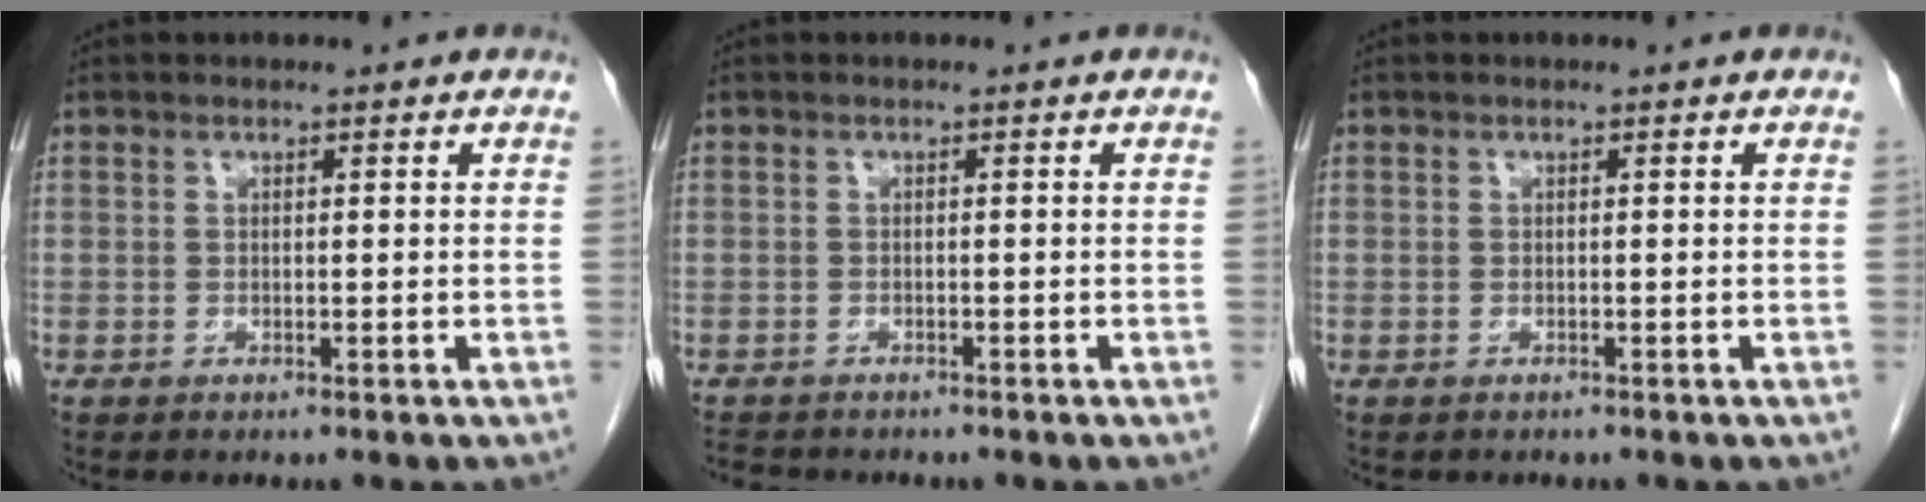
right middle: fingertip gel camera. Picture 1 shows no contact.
{"total": 3.2, "force": [-2.9, 1.1, 0.8], "torque": [-0.015, -0.006, -0.043]}
{"total": 0.7, "force": [-0.6, 0.3, 0.1], "torque": [-0.011, 0.001, -0.009]}